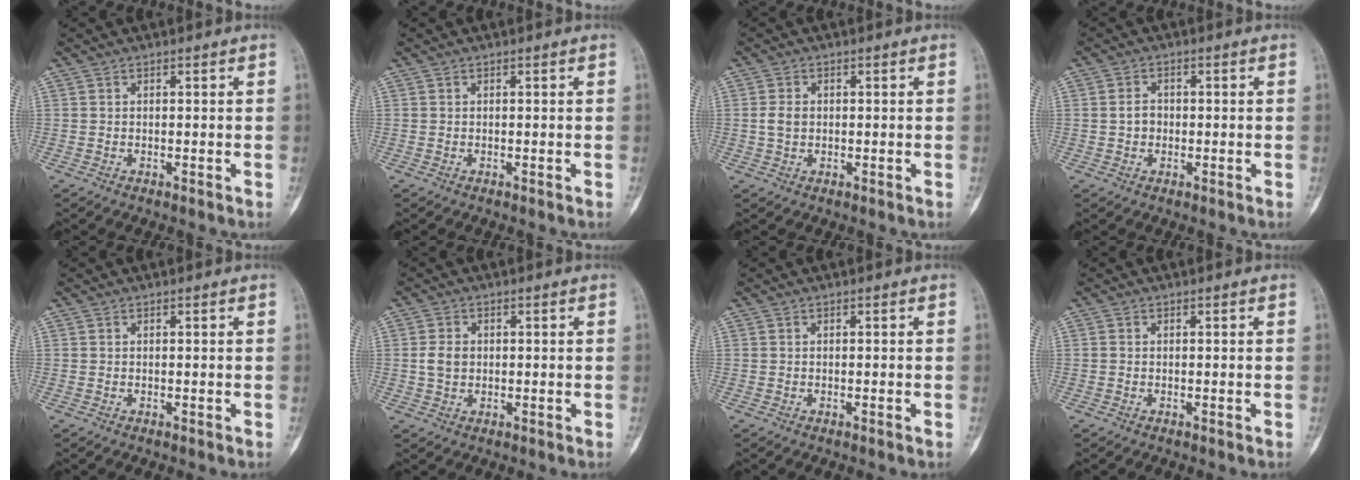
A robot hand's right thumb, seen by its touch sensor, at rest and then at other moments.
{"total": 0.0}
{"total": 2.6, "force": [0.1, 1.9, 1.7], "torque": [-0.032, 0.004, 0.000]}
{"total": 2.6, "force": [-0.2, 2.2, 1.4], "torque": [-0.017, 0.010, -0.007]}
{"total": 0.0}
{"total": 3.4, "force": [0.1, 2.6, 2.1], "torque": [-0.037, 0.005, 0.002]}
{"total": 0.0}
{"total": 0.0}